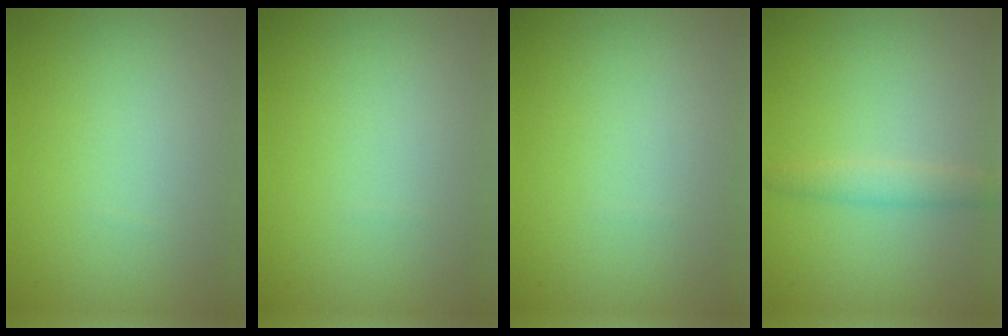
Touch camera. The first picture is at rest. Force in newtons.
{"total": 0.0}
{"total": 0.0}
{"total": 1.8, "press": 1.8, "slide": 0.0}